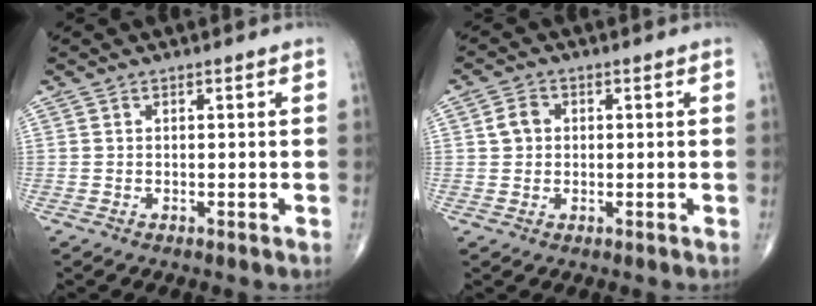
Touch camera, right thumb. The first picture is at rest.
{"total": 3.2, "force": [0.5, 2.7, 1.6], "torque": [-0.021, 0.006, 0.006]}